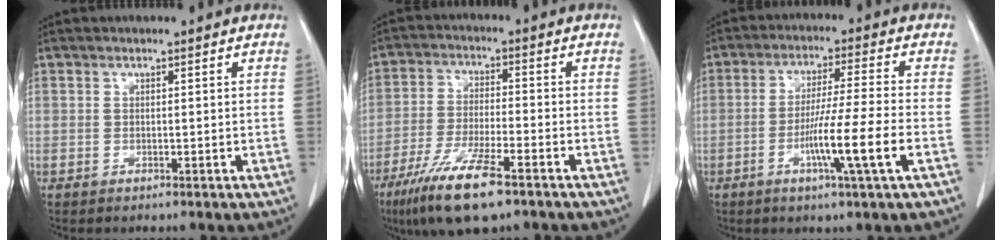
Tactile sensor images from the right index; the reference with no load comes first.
{"total": 11.4, "force": [-7.3, 1.7, 8.5], "torque": [-0.168, -0.025, -0.130]}
{"total": 10.0, "force": [-3.4, -1.4, 9.3], "torque": [-0.168, -0.015, -0.063]}